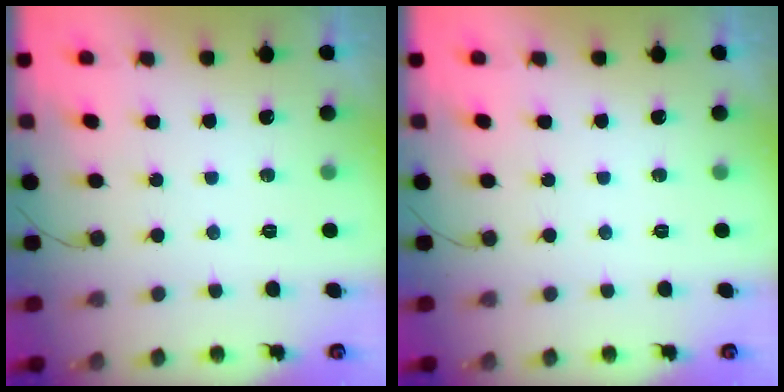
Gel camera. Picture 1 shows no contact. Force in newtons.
{"total": 0.0}